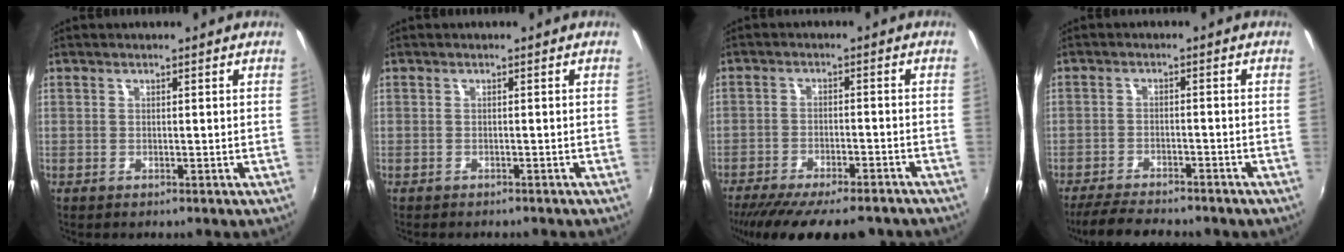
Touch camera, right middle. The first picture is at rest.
{"total": 2.0, "force": [-1.8, 0.5, 0.5], "torque": [-0.016, -0.011, -0.026]}
{"total": 16.7, "force": [-13.7, 4.5, 8.4], "torque": [-0.167, -0.038, -0.200]}
{"total": 10.3, "force": [-8.9, 2.6, 4.6], "torque": [-0.108, -0.022, -0.140]}